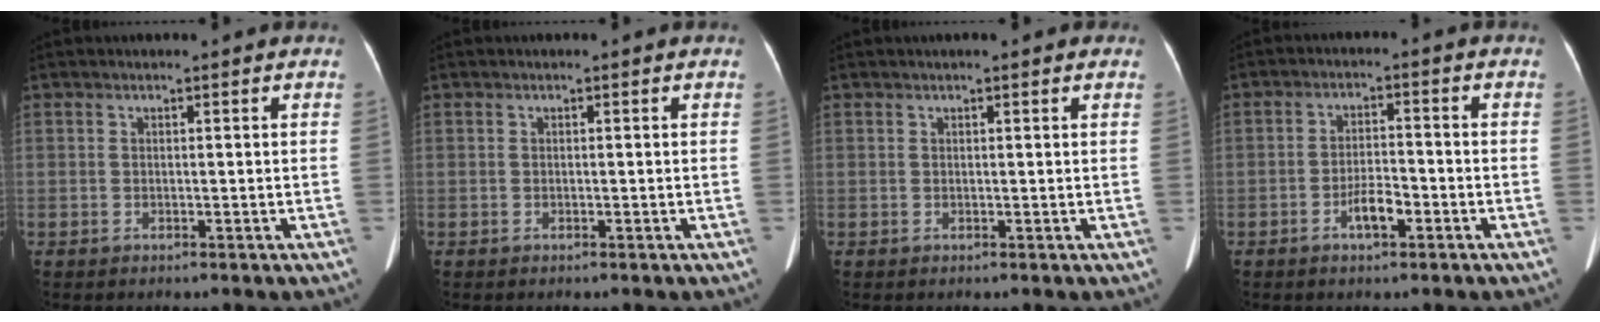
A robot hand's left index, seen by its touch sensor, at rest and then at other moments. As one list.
[{"total": 0.0}, {"total": 1.8, "force": [1.2, 0.3, 1.2], "torque": [-0.014, 0.013, 0.012]}, {"total": 4.0, "force": [-2.0, 1.2, 3.2], "torque": [-0.061, 0.004, -0.037]}]